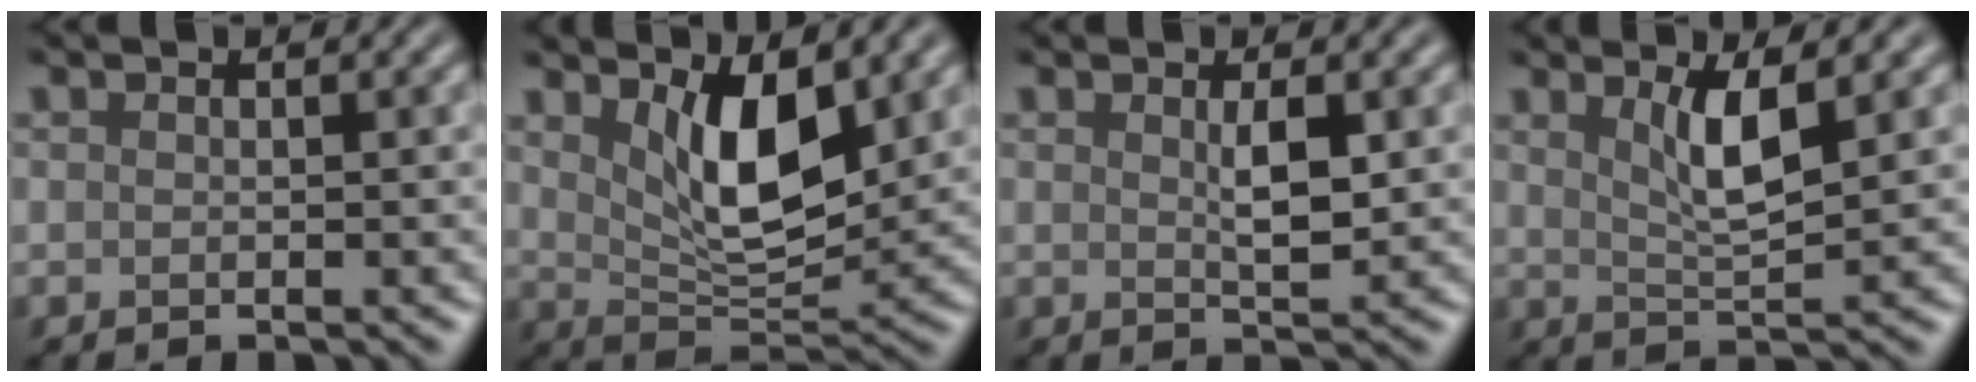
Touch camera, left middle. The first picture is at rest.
{"total": 6.3, "force": [2.5, 2.6, 5.2], "torque": [-0.096, -0.013, 0.049]}
{"total": 2.4, "force": [0.6, 0.6, 2.2], "torque": [-0.044, -0.003, 0.012]}
{"total": 3.6, "force": [1.5, 0.8, 3.1], "torque": [-0.058, -0.003, 0.030]}